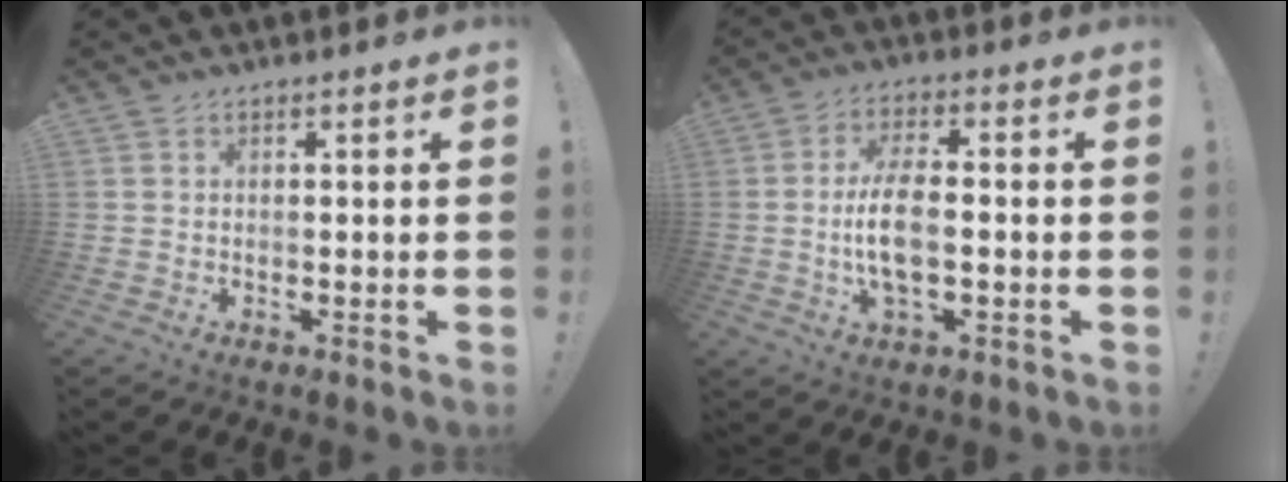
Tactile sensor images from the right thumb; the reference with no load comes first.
{"total": 9.3, "force": [-1.1, 3.9, 8.4], "torque": [-0.172, 0.003, -0.024]}